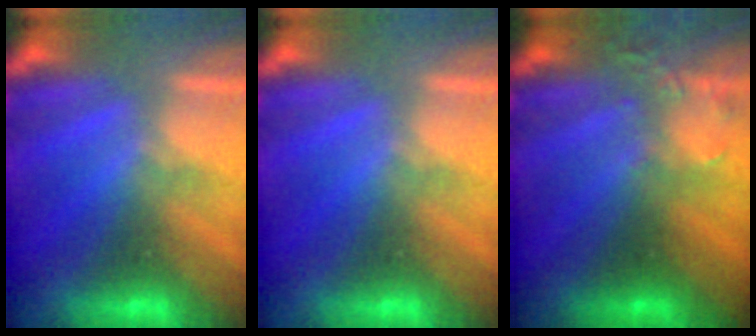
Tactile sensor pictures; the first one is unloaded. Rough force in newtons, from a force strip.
{"total": 0.0}
{"total": 3.3}